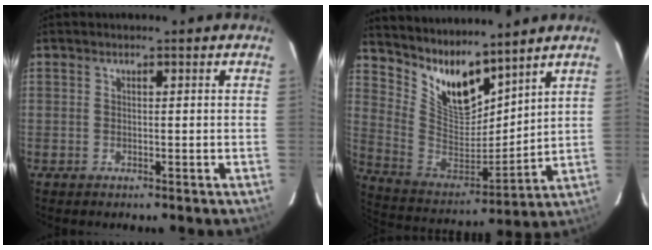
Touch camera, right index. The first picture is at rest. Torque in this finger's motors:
{"motor_torque": [-0.01, 0.18, 0.10, 0.01]}